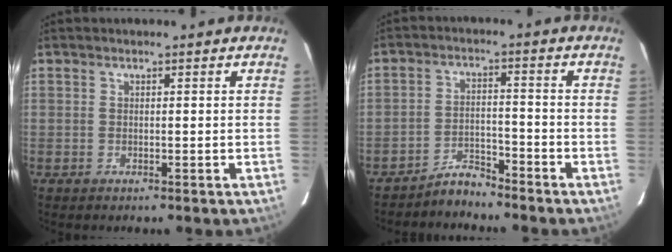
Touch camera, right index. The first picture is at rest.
{"total": 3.9, "force": [-3.8, 0.5, 0.1], "torque": [0.000, -0.006, -0.068]}